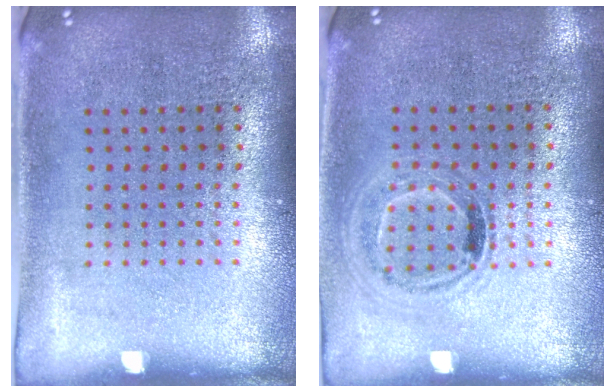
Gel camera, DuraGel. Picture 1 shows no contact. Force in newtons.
{"total": 1.0, "press": 0.9, "slide": 0.5}